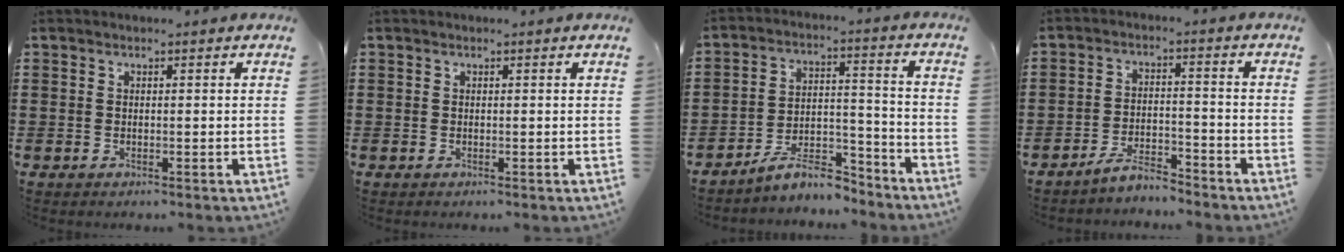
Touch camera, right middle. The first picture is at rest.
{"total": 0.0}
{"total": 8.1, "force": [-7.4, 1.9, 2.7], "torque": [-0.039, 0.021, -0.139]}
{"total": 4.9, "force": [-4.7, 0.7, 1.2], "torque": [-0.026, 0.006, -0.095]}